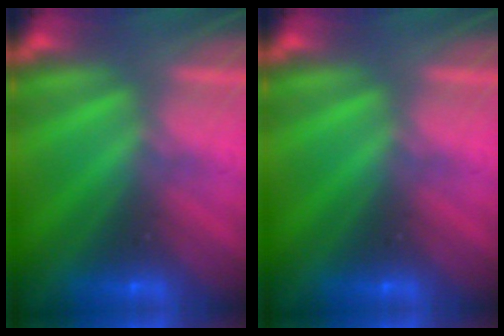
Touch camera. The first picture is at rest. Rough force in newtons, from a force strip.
{"total": 0.0}